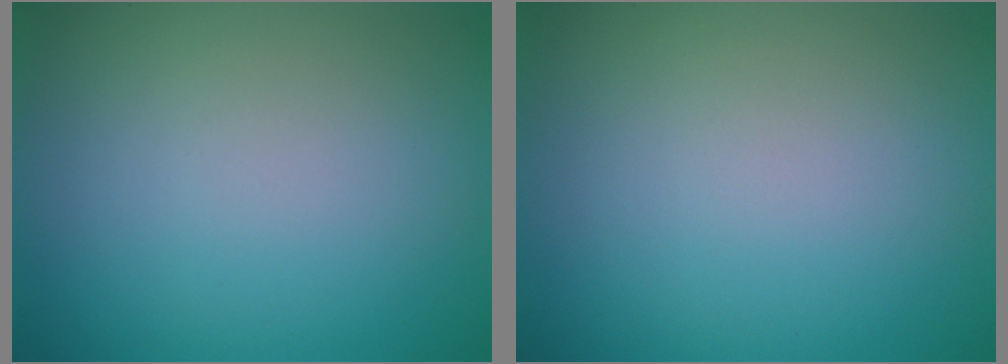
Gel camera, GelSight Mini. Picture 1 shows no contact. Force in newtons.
{"total": 0.0}